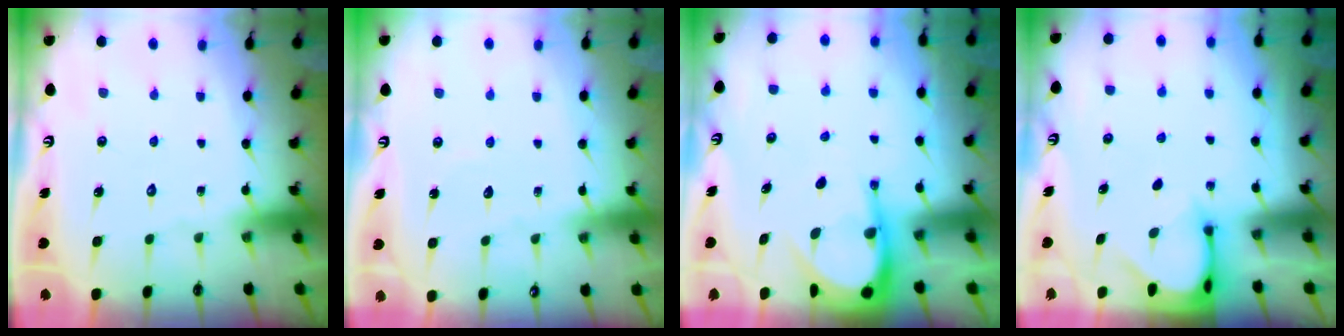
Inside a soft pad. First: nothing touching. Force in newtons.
{"total": 2.7, "press": 2.7, "slide": 0.2}
{"total": 7.5, "press": 7.5, "slide": 0.9}
{"total": 3.4, "press": 3.3, "slide": 0.3}